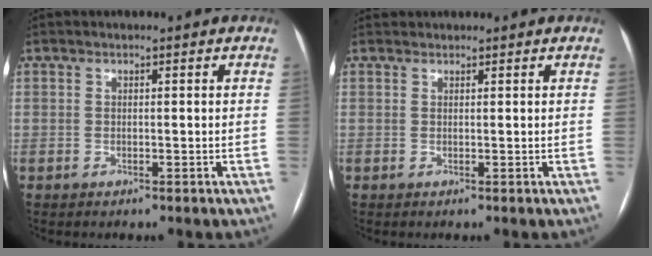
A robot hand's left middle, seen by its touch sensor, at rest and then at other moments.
{"total": 1.2, "force": [1.2, 0.4, 0.0], "torque": [-0.002, 0.022, 0.022]}